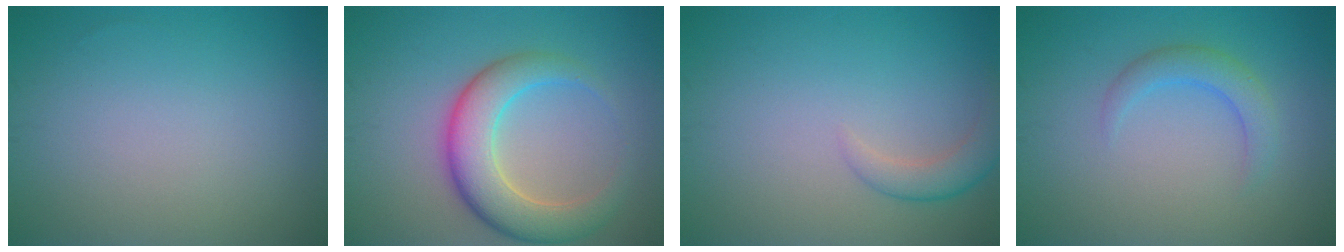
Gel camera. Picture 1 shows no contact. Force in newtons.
{"total": 6.3, "press": 6.3, "slide": 0.2}
{"total": 2.6, "press": 2.6, "slide": 0.2}
{"total": 2.4, "press": 2.4, "slide": 0.1}